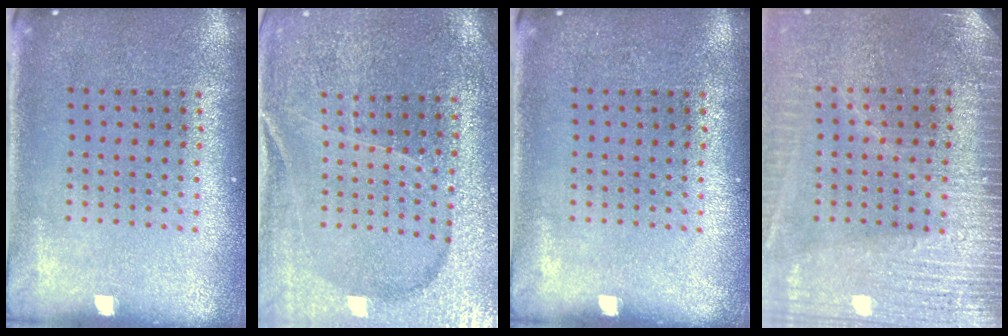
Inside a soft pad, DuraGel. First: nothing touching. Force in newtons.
{"total": 3.1, "press": 3.1, "slide": 0.4}
{"total": 0.0}
{"total": 3.6, "press": 3.2, "slide": 1.6}